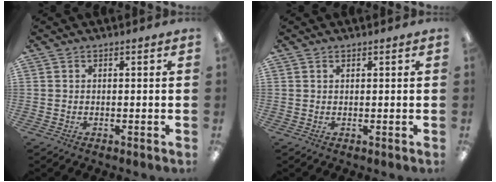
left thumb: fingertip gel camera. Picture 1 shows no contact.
{"total": 0.6, "force": [0.5, 0.2, 0.3], "torque": [-0.007, 0.002, 0.009]}